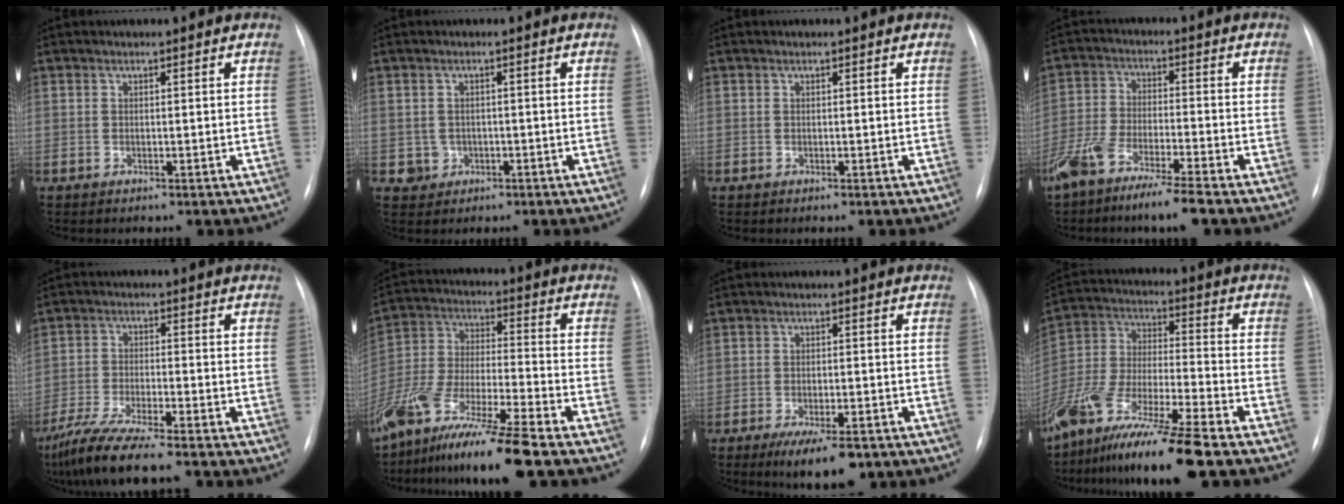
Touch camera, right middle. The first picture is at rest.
{"total": 2.4, "force": [-0.6, 2.3, 0.3], "torque": [0.002, 0.007, -0.004]}
{"total": 0.0}
{"total": 9.5, "force": [-7.0, 0.5, 6.4], "torque": [-0.133, -0.023, -0.135]}
{"total": 9.8, "force": [-8.0, -0.2, 5.6], "torque": [-0.105, -0.035, -0.141]}
{"total": 16.9, "force": [-12.6, 0.0, 11.2], "torque": [-0.244, -0.042, -0.235]}
{"total": 7.6, "force": [-5.0, 2.2, 5.2], "torque": [-0.080, -0.012, -0.074]}
{"total": 18.5, "force": [-13.7, 0.3, 12.4], "torque": [-0.273, -0.046, -0.255]}